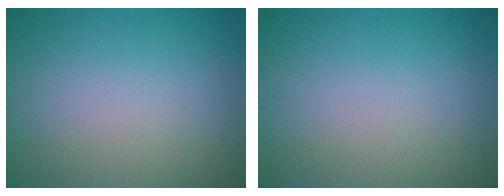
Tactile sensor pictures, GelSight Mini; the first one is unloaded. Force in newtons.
{"total": 0.0}